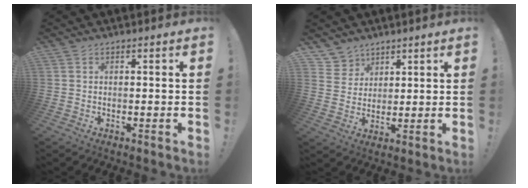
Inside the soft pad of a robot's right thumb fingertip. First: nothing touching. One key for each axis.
{"total": 5.6, "fx": 4.2, "fy": 3.8, "fz": 0.0, "tx": -0.010, "ty": -0.034, "tz": 0.083}